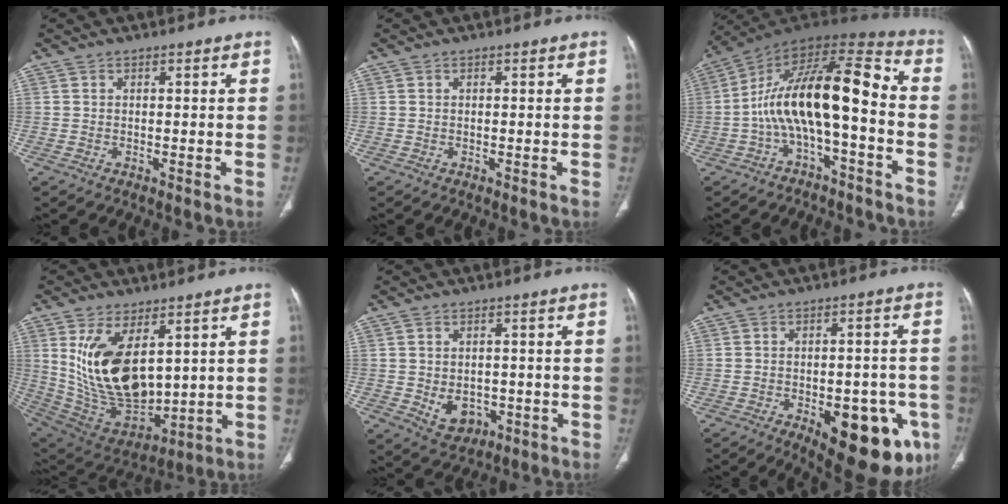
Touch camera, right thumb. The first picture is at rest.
{"total": 0.0}
{"total": 17.7, "force": [-3.1, 6.8, 16.0], "torque": [-0.271, 0.086, -0.057]}
{"total": 18.3, "force": [5.2, 9.7, 14.6], "torque": [-0.250, -0.026, 0.130]}
{"total": 6.1, "force": [-1.3, 4.6, 3.8], "torque": [-0.043, 0.003, -0.002]}
{"total": 18.4, "force": [-7.2, 8.3, 14.7], "torque": [-0.137, 0.019, -0.076]}